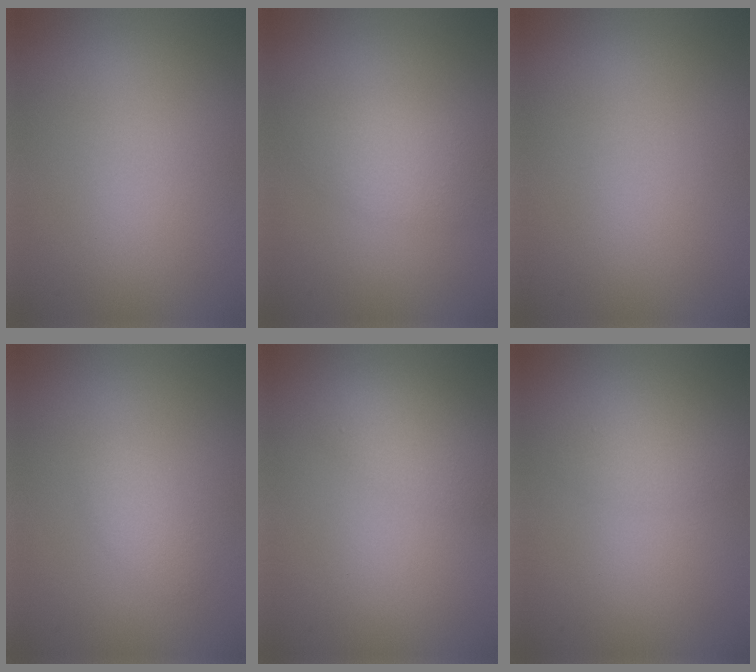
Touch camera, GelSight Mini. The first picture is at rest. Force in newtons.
{"total": 2.8, "press": 2.8, "slide": 0.2}
{"total": 0.0}
{"total": 1.5, "press": 1.5, "slide": 0.0}
{"total": 2.9, "press": 2.9, "slide": 0.1}
{"total": 1.9, "press": 1.9, "slide": 0.1}